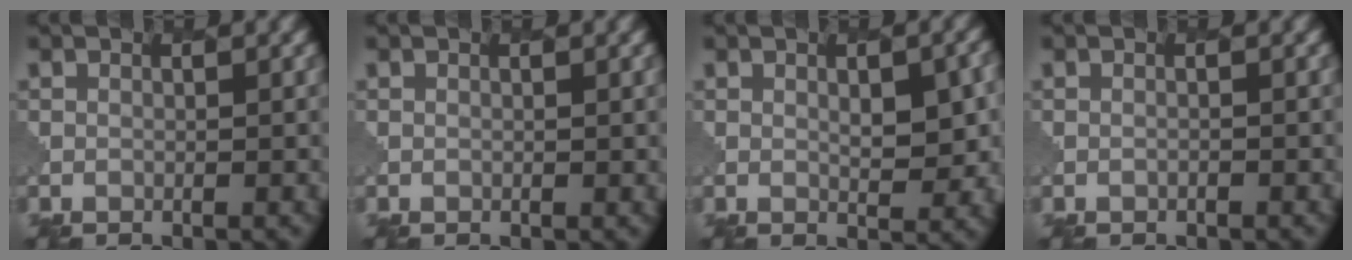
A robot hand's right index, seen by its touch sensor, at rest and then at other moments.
{"total": 0.0}
{"total": 4.0, "force": [0.7, 1.7, 3.6], "torque": [-0.053, -0.002, 0.016]}
{"total": 0.0}